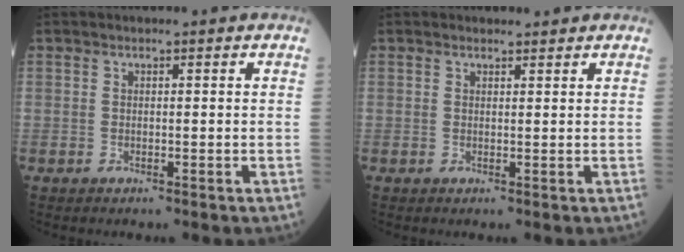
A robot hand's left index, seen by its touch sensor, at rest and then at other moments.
{"total": 1.2, "force": [1.1, 0.2, 0.1], "torque": [-0.010, 0.000, 0.019]}